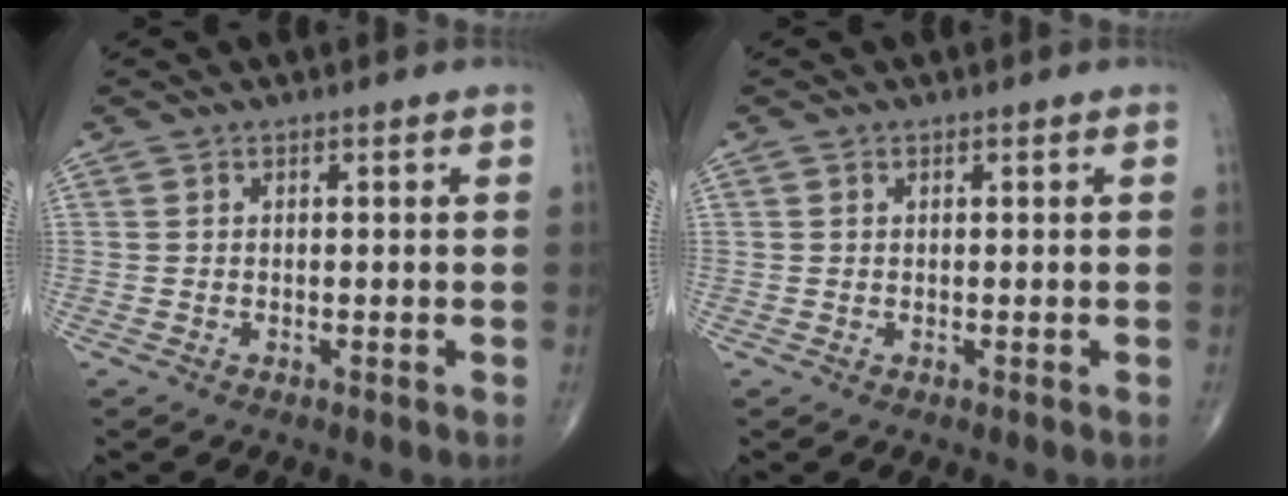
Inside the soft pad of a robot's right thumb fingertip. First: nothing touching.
{"total": 0.0}